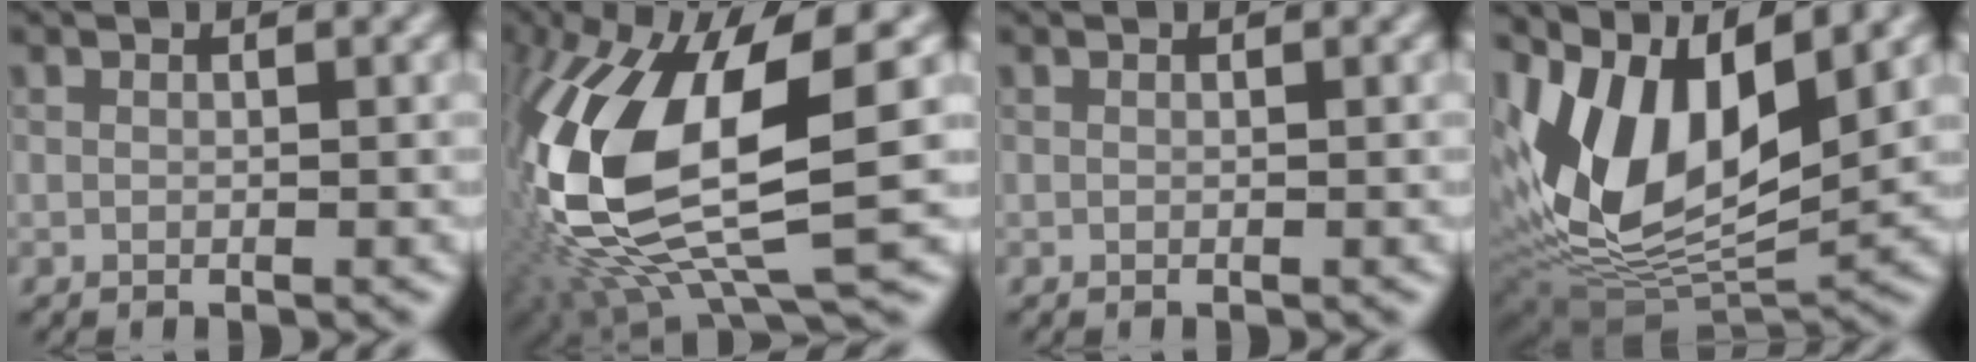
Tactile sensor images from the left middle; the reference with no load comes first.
{"total": 14.1, "force": [0.5, 5.9, 12.7], "torque": [-0.286, -0.014, 0.017]}
{"total": 0.0}
{"total": 12.2, "force": [3.2, 6.3, 9.9], "torque": [-0.202, 0.005, 0.059]}